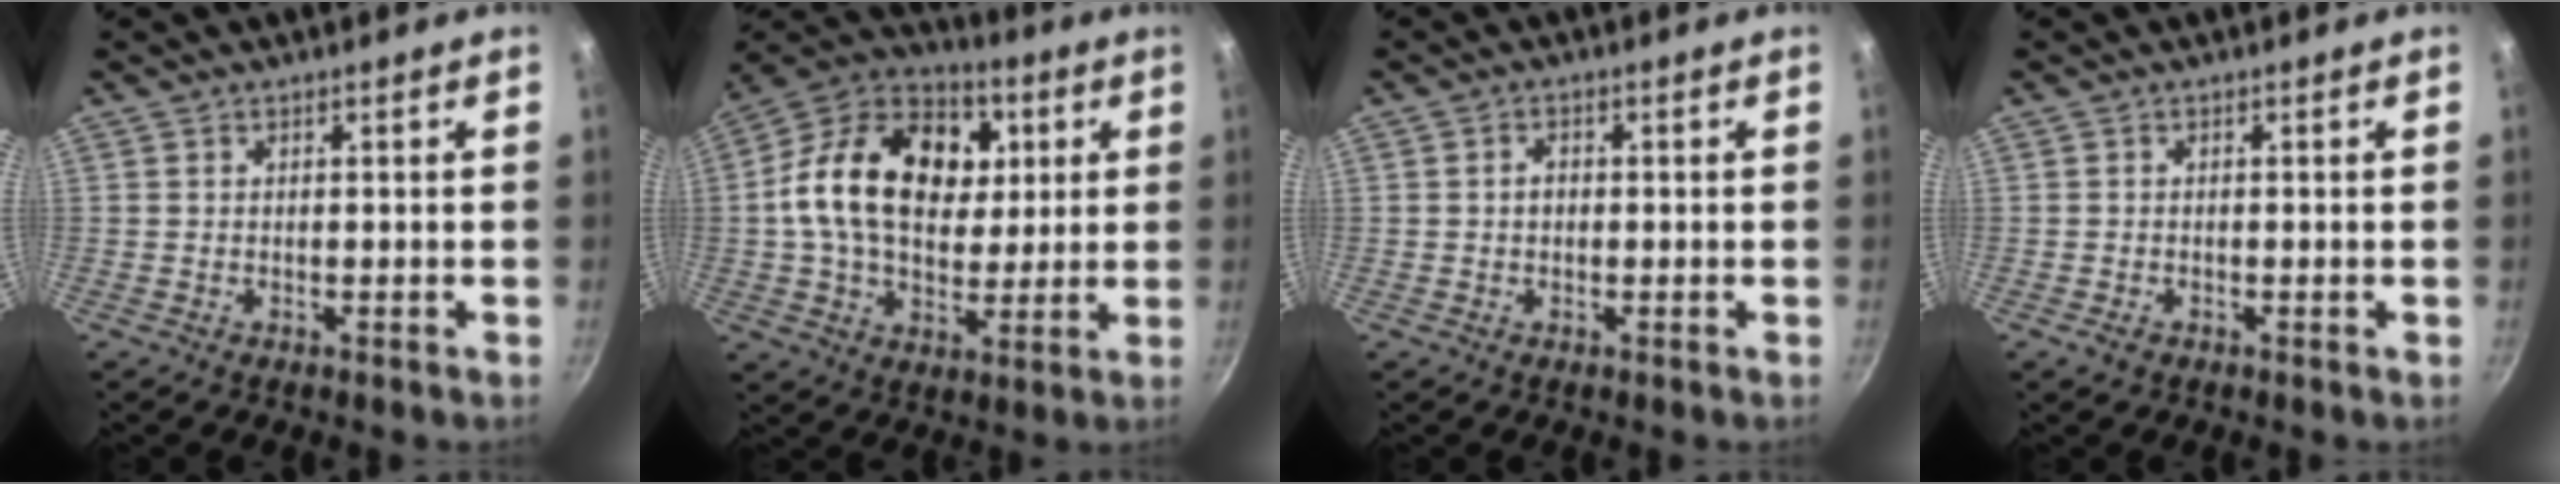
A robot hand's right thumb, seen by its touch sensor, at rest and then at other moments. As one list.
[{"total": 23.1, "force": [4.3, 16.2, 15.9], "torque": [-0.241, 0.015, 0.058]}, {"total": 2.0, "force": [0.0, 1.5, 1.3], "torque": [-0.016, 0.009, -0.001]}, {"total": 1.3, "force": [-0.6, 0.7, 0.9], "torque": [-0.018, 0.002, -0.013]}]